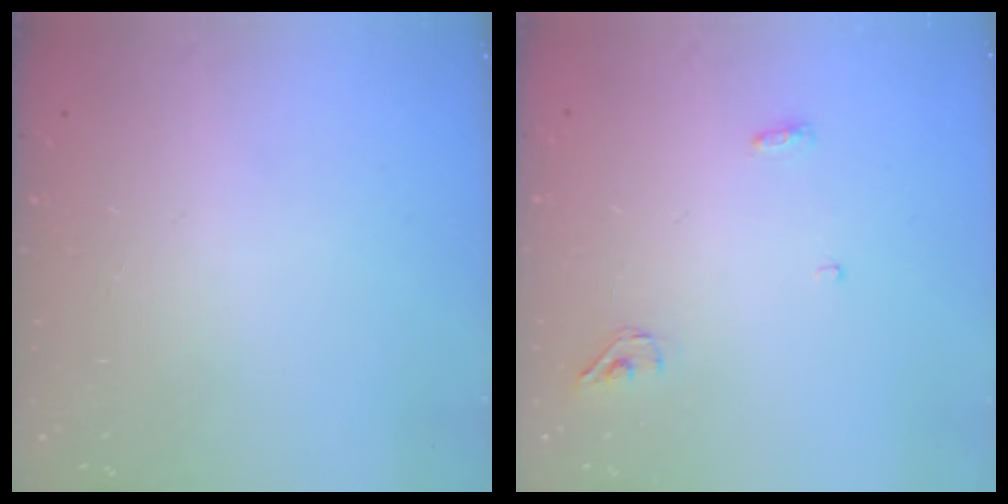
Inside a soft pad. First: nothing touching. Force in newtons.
{"total": 3.2, "press": 3.0, "slide": 1.2}